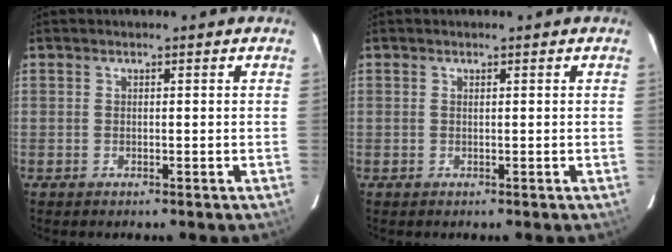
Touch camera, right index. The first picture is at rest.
{"total": 0.0}